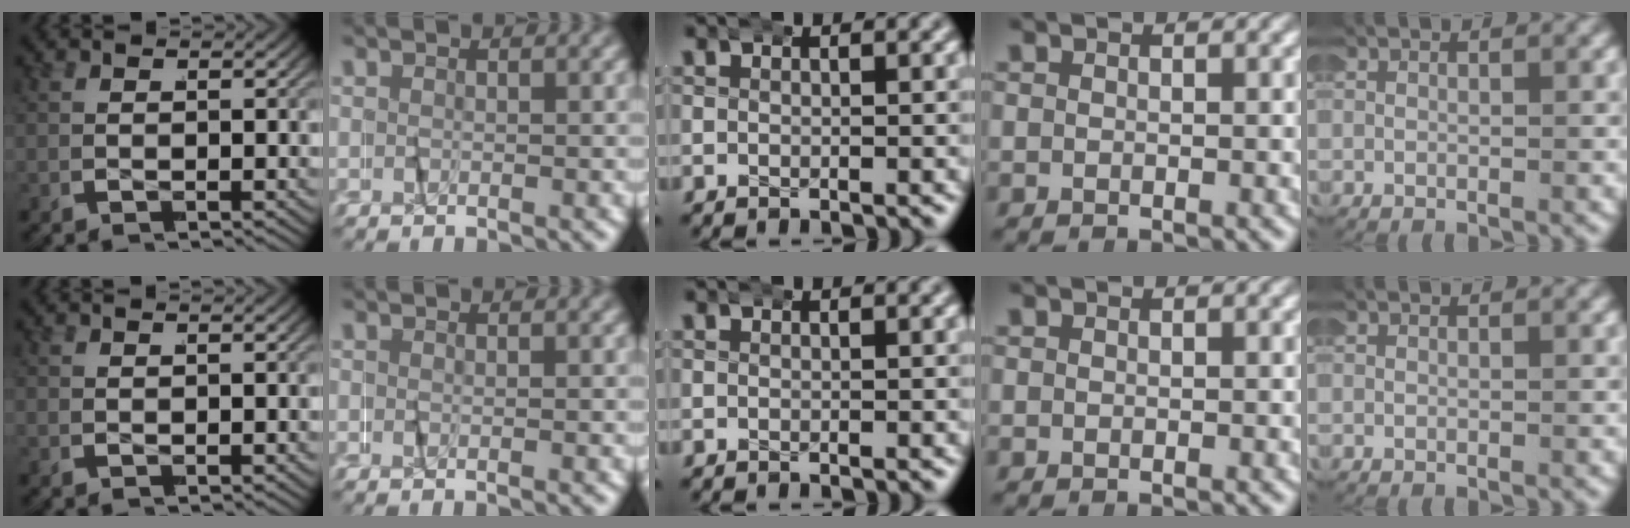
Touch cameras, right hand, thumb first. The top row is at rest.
{"index": {"total": 0.6, "force": [-0.5, -0.3, 0.0], "torque": [-0.005, 0.000, -0.010]}}